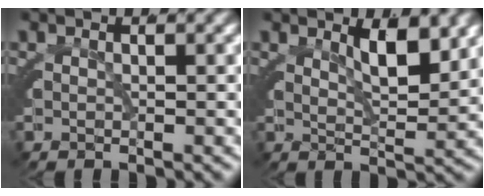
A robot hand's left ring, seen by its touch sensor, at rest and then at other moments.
{"total": 2.8, "force": [1.8, 0.6, 2.0], "torque": [-0.029, -0.002, 0.029]}